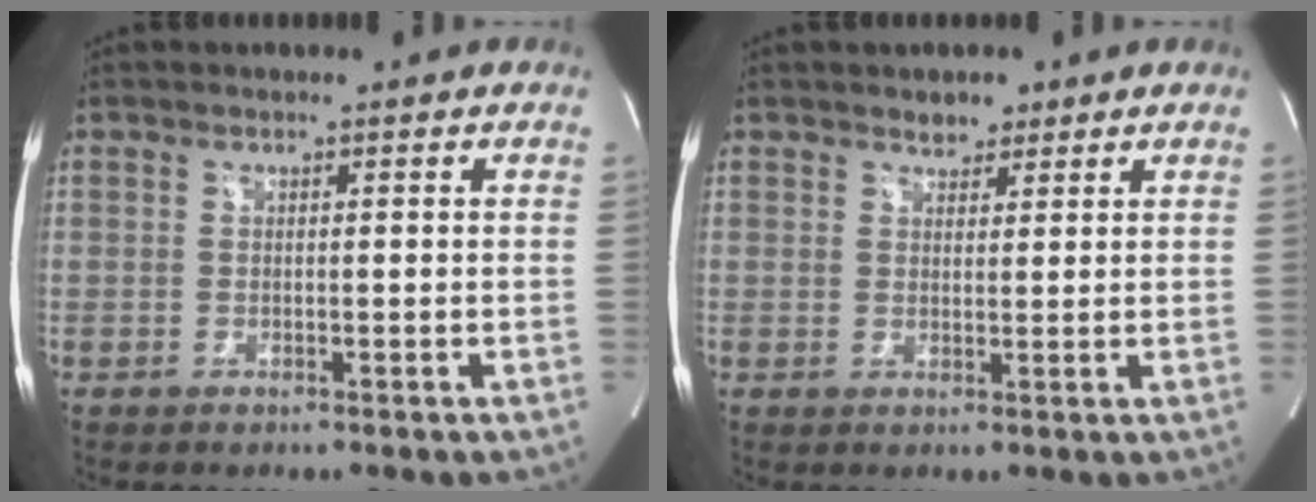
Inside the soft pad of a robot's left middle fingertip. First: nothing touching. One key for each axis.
{"total": 2.2, "fx": 1.7, "fy": 1.2, "fz": 0.7, "tx": -0.010, "ty": 0.000, "tz": 0.025}